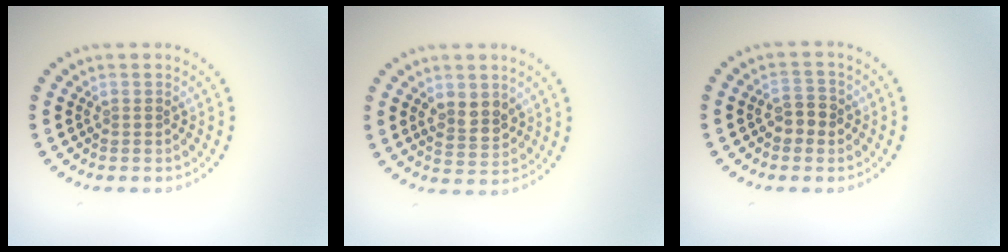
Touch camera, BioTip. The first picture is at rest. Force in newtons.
{"total": 2.6, "press": 2.5, "slide": 0.7}
{"total": 2.1, "press": 2.1, "slide": 0.4}